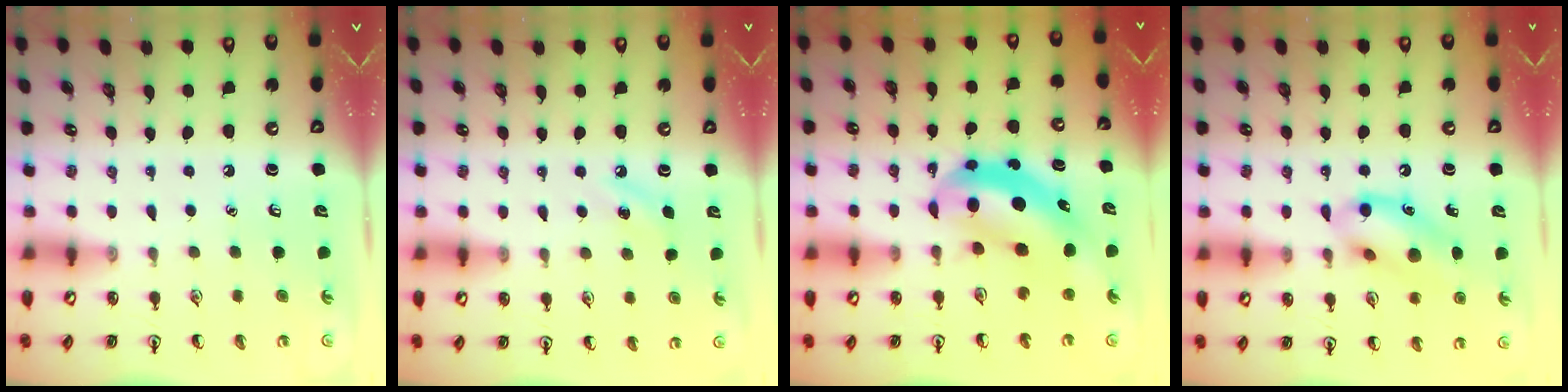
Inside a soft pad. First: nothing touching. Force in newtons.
{"total": 5.3, "press": 5.0, "slide": 1.8}
{"total": 7.3, "press": 7.0, "slide": 2.1}
{"total": 12.6, "press": 12.4, "slide": 2.4}